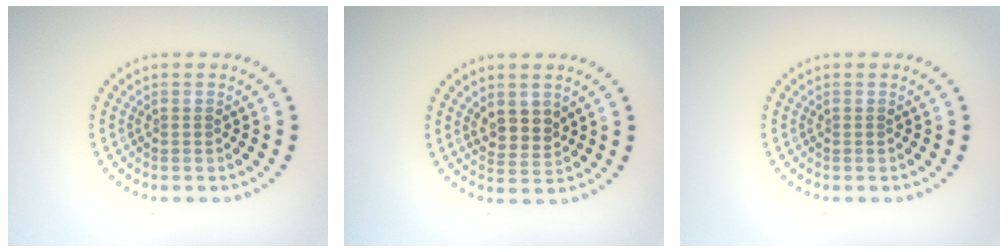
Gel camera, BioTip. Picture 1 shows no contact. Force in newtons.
{"total": 2.4, "press": 2.1, "slide": 1.1}
{"total": 0.0}